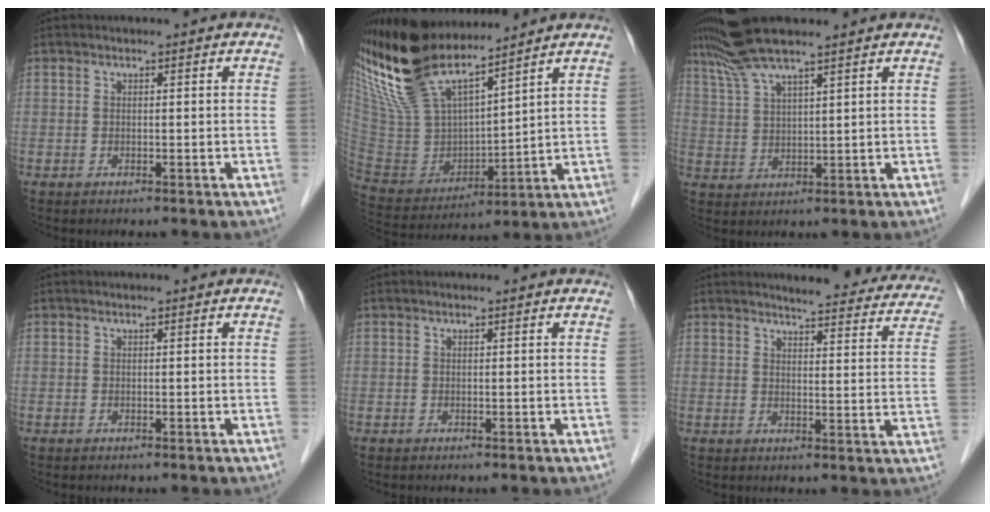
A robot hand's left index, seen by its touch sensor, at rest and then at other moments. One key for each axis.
{"total": 20.2, "fx": 16.3, "fy": 5.2, "fz": 10.7, "tx": -0.222, "ty": 0.007, "tz": 0.319}
{"total": 8.9, "fx": 7.3, "fy": 0.8, "fz": 4.9, "tx": -0.099, "ty": 0.034, "tz": 0.138}
{"total": 0.0}
{"total": 0.6, "fx": 0.6, "fy": 0.0, "fz": 0.0, "tx": -0.007, "ty": 0.001, "tz": 0.004}
{"total": 17.9, "fx": 16.6, "fy": 3.2, "fz": 6.0, "tx": -0.048, "ty": -0.041, "tz": 0.174}